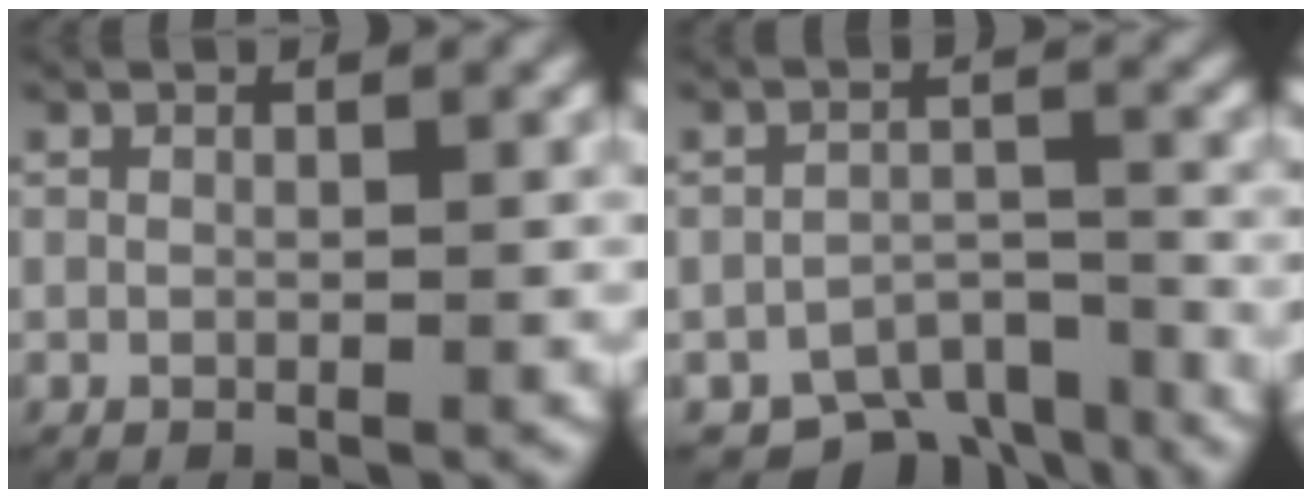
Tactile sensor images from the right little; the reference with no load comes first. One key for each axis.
{"total": 6.3, "fx": -5.1, "fy": 2.9, "fz": 2.1, "tx": -0.021, "ty": -0.010, "tz": -0.086}